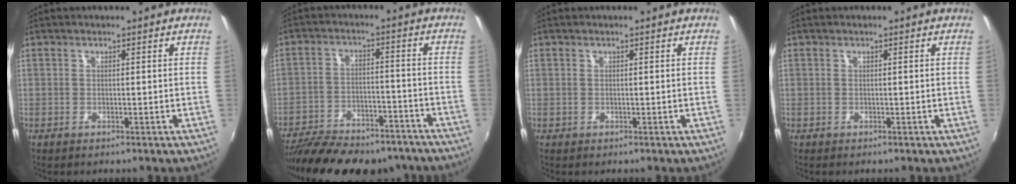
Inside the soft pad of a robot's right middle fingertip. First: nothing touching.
{"total": 21.7, "force": [-18.2, 7.4, 9.2], "torque": [-0.185, -0.010, -0.252]}
{"total": 0.0}
{"total": 0.0}